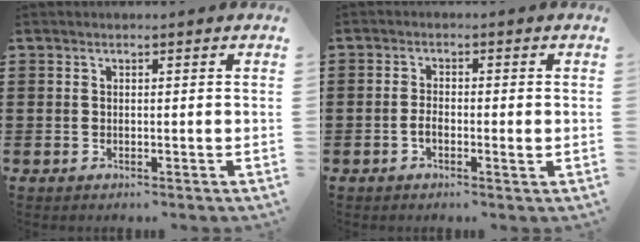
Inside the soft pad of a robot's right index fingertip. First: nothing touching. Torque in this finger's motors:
{"motor_torque": [0.63, -0.26, 0.08, 0.04]}